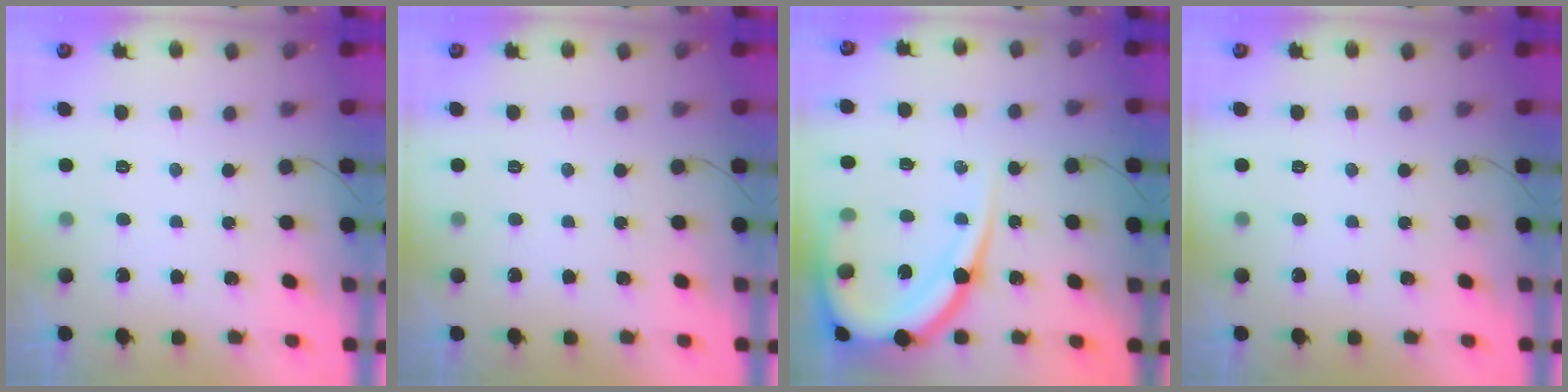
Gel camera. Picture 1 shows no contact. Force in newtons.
{"total": 0.0}
{"total": 17.3, "press": 17.2, "slide": 1.8}
{"total": 0.0}